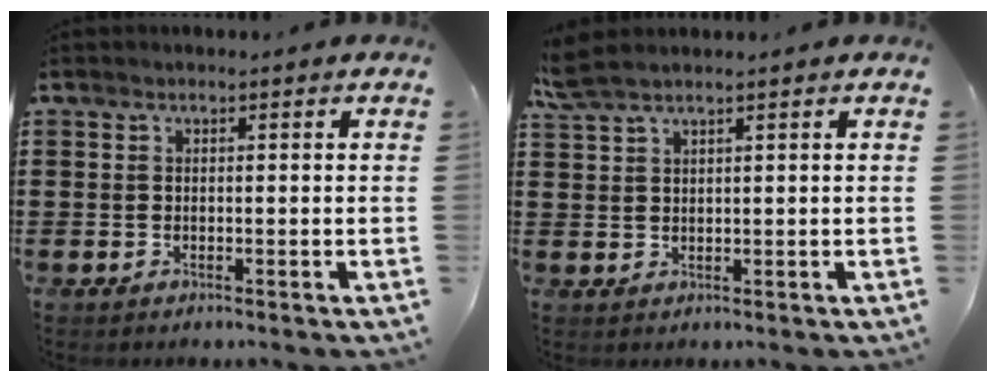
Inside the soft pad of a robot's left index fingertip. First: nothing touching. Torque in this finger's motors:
{"motor_torque": [0.69, 0.82, 0.05, 0.06]}